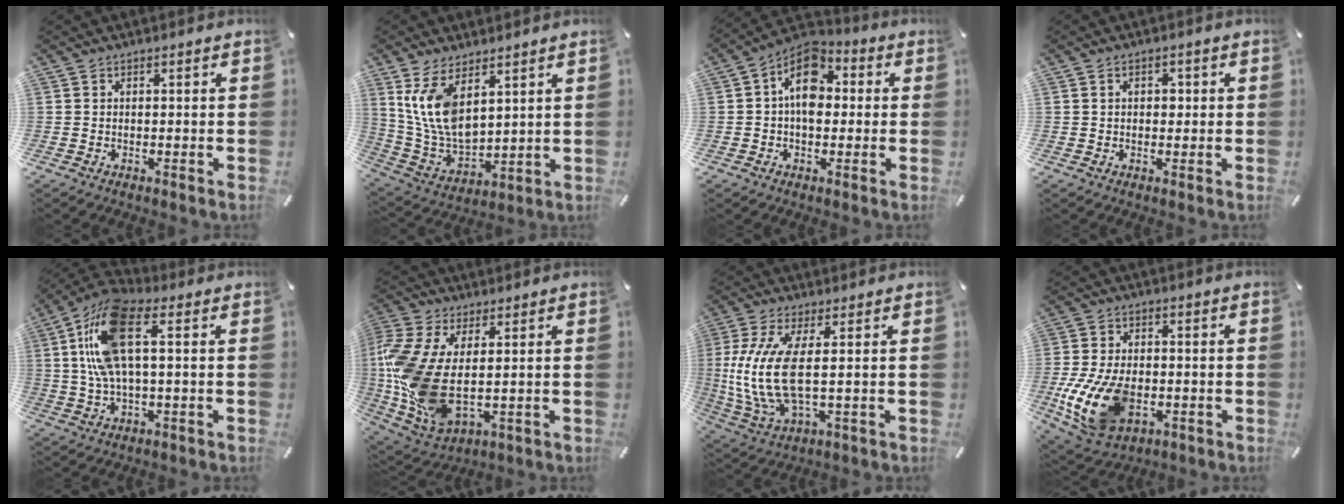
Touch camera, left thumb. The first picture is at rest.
{"total": 11.8, "force": [5.9, 6.2, 8.1], "torque": [-0.204, -0.037, 0.109]}
{"total": 10.7, "force": [1.3, 7.4, 7.6], "torque": [-0.125, 0.001, 0.021]}
{"total": 2.4, "force": [0.3, 1.7, 1.6], "torque": [-0.010, -0.001, -0.004]}
{"total": 14.5, "force": [3.2, 5.9, 12.9], "torque": [-0.277, -0.003, 0.054]}
{"total": 14.1, "force": [0.1, 7.9, 11.6], "torque": [-0.280, -0.024, 0.001]}
{"total": 13.5, "force": [1.4, 4.7, 12.5], "torque": [-0.290, -0.027, 0.021]}
{"total": 15.4, "force": [-3.7, 10.0, 11.2], "torque": [-0.244, -0.002, -0.065]}